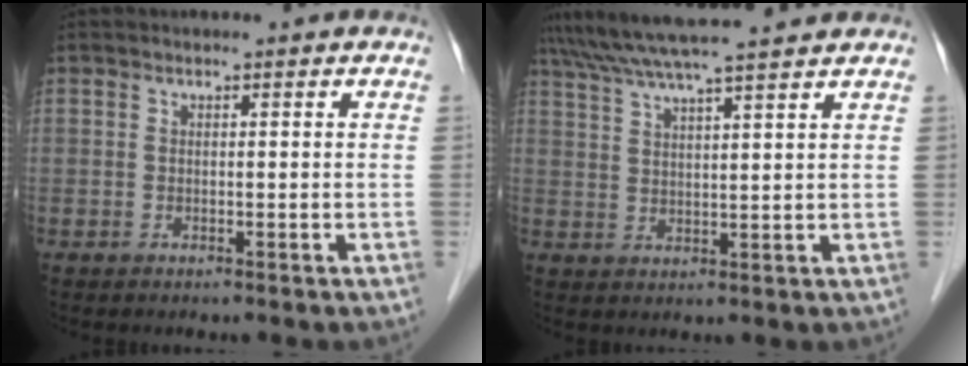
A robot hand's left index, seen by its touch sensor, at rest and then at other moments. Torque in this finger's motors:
{"motor_torque": [0.64, -0.99, 0.40, 0.13]}